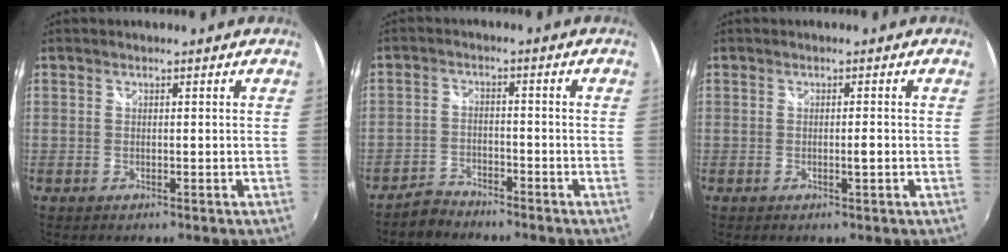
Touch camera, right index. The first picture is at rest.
{"total": 4.2, "force": [-3.9, 1.5, 0.5], "torque": [-0.024, 0.006, -0.075]}
{"total": 1.3, "force": [-0.3, 0.0, 1.2], "torque": [-0.020, 0.003, -0.004]}